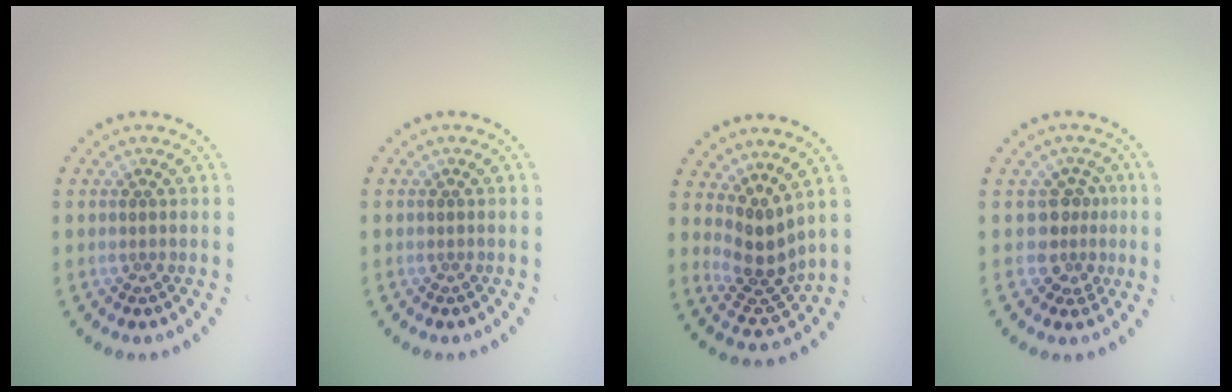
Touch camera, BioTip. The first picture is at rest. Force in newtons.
{"total": 0.0}
{"total": 3.5, "press": 2.6, "slide": 2.3}
{"total": 2.6, "press": 2.0, "slide": 1.7}